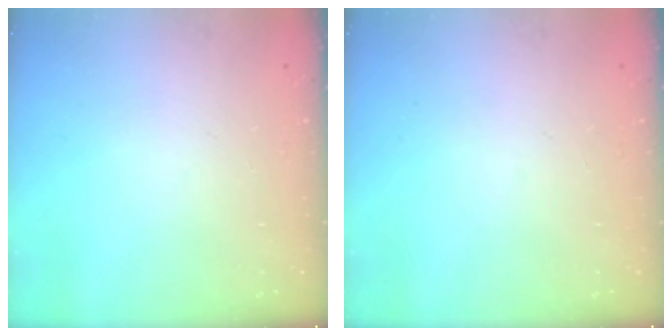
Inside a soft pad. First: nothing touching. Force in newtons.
{"total": 0.0}